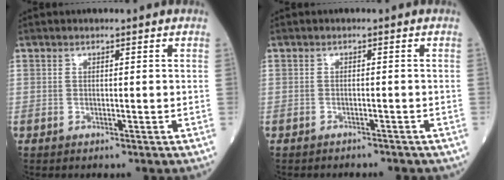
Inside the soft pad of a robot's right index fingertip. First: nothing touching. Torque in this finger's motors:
{"motor_torque": [0.67, -0.85, 0.04, 0.01]}